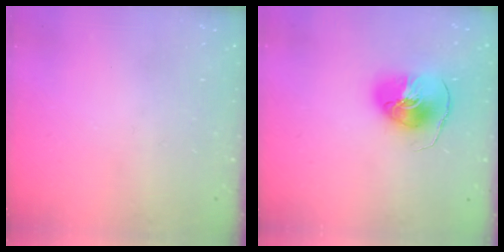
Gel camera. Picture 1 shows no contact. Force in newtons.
{"total": 9.9, "press": 9.9, "slide": 1.3}